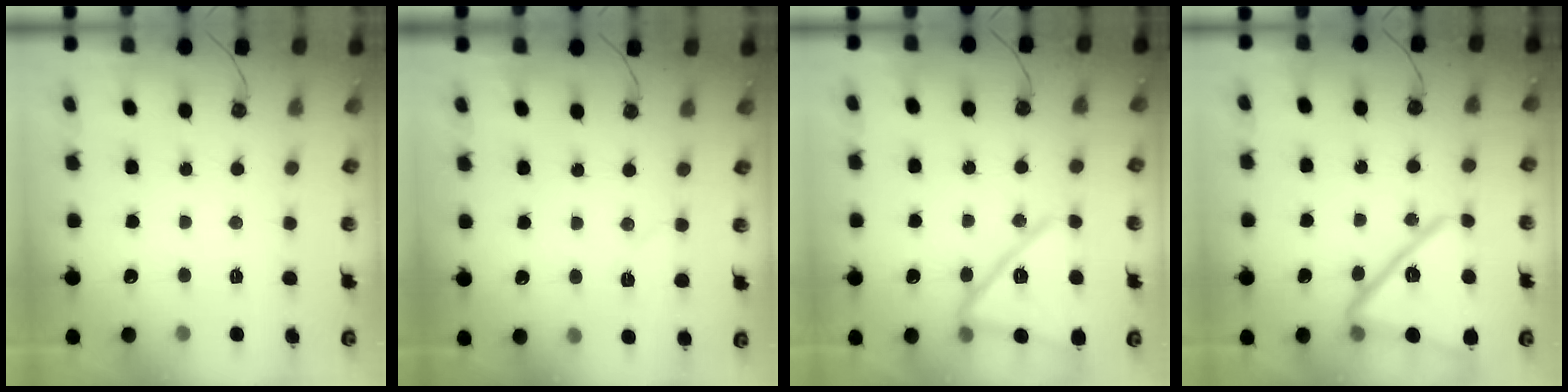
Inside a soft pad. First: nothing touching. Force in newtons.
{"total": 6.0, "press": 5.7, "slide": 1.8}
{"total": 15.5, "press": 14.2, "slide": 6.4}
{"total": 20.6, "press": 20.5, "slide": 1.4}